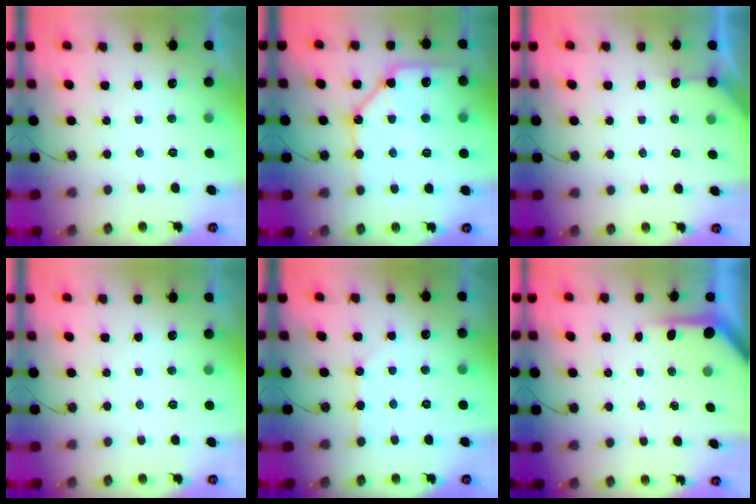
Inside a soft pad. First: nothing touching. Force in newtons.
{"total": 13.9, "press": 13.8, "slide": 1.5}
{"total": 4.0, "press": 4.0, "slide": 0.4}
{"total": 0.0}
{"total": 1.5, "press": 1.5, "slide": 0.3}
{"total": 3.6, "press": 3.6, "slide": 0.2}